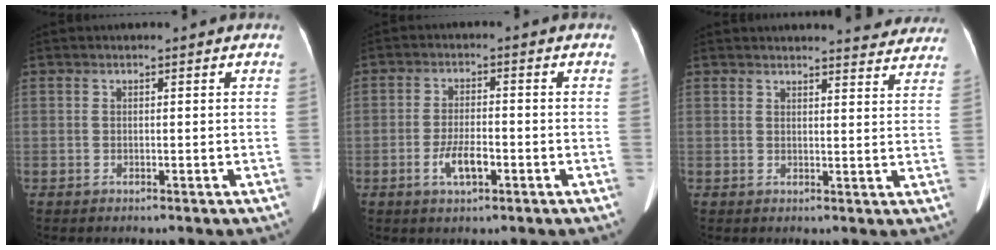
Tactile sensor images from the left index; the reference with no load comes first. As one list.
[{"total": 4.7, "force": [-2.0, 1.5, 4.0], "torque": [-0.081, -0.001, -0.034]}, {"total": 10.1, "force": [9.8, 1.6, 2.1], "torque": [-0.002, -0.017, 0.089]}]